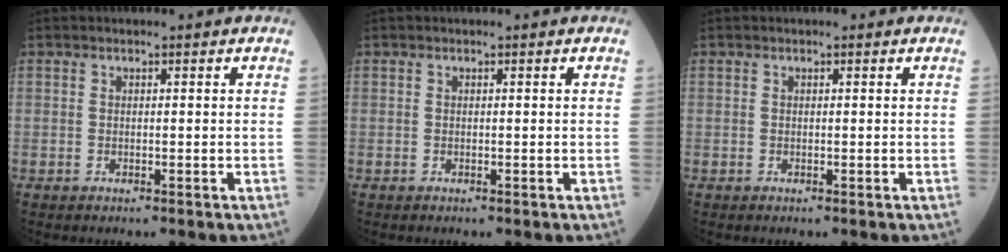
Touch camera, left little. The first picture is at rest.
{"total": 0.0}
{"total": 0.0}